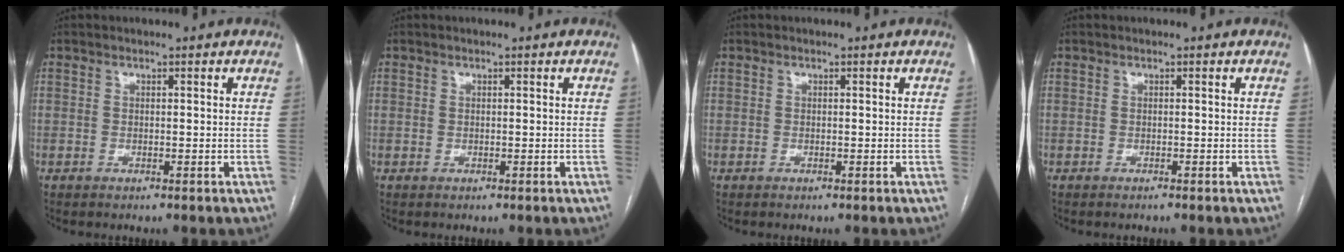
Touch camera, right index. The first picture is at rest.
{"total": 0.0}
{"total": 0.0}
{"total": 0.0}